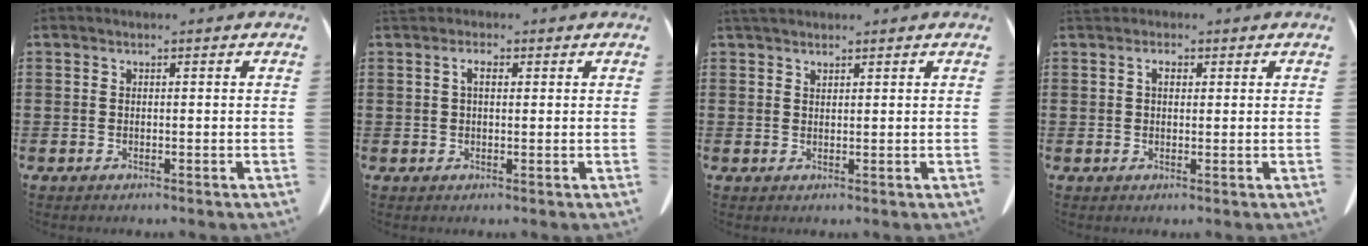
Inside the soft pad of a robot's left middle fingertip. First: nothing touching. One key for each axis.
{"total": 2.3, "fx": 0.7, "fy": 1.1, "fz": 1.9, "tx": -0.041, "ty": 0.007, "tz": 0.012}
{"total": 1.7, "fx": 1.6, "fy": 0.5, "fz": 0.4, "tx": -0.013, "ty": 0.000, "tz": 0.032}
{"total": 2.1, "fx": 0.8, "fy": 1.2, "fz": 1.5, "tx": -0.025, "ty": 0.002, "tz": 0.013}